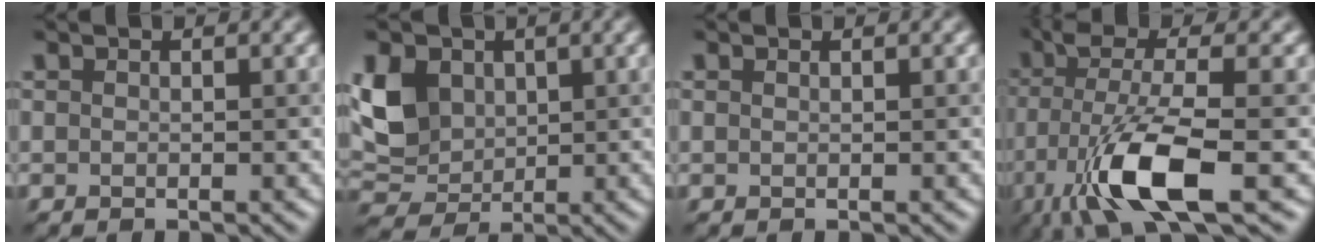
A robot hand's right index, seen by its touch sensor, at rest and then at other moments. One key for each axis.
{"total": 5.5, "fx": 1.4, "fy": 4.4, "fz": 3.0, "tx": -0.071, "ty": 0.002, "tz": 0.025}
{"total": 0.0}
{"total": 9.5, "fx": -3.7, "fy": 2.5, "fz": 8.4, "tx": -0.170, "ty": -0.002, "tz": -0.074}